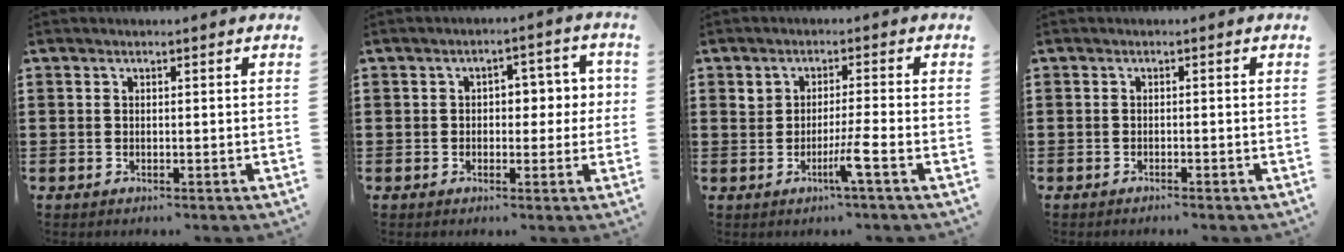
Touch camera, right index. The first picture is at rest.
{"total": 4.5, "force": [-0.1, 3.2, 3.1], "torque": [-0.044, 0.004, -0.014]}
{"total": 4.0, "force": [-1.6, -0.3, 3.7], "torque": [-0.064, -0.010, -0.030]}
{"total": 0.8, "force": [-0.7, 0.0, 0.2], "torque": [-0.005, -0.001, -0.015]}